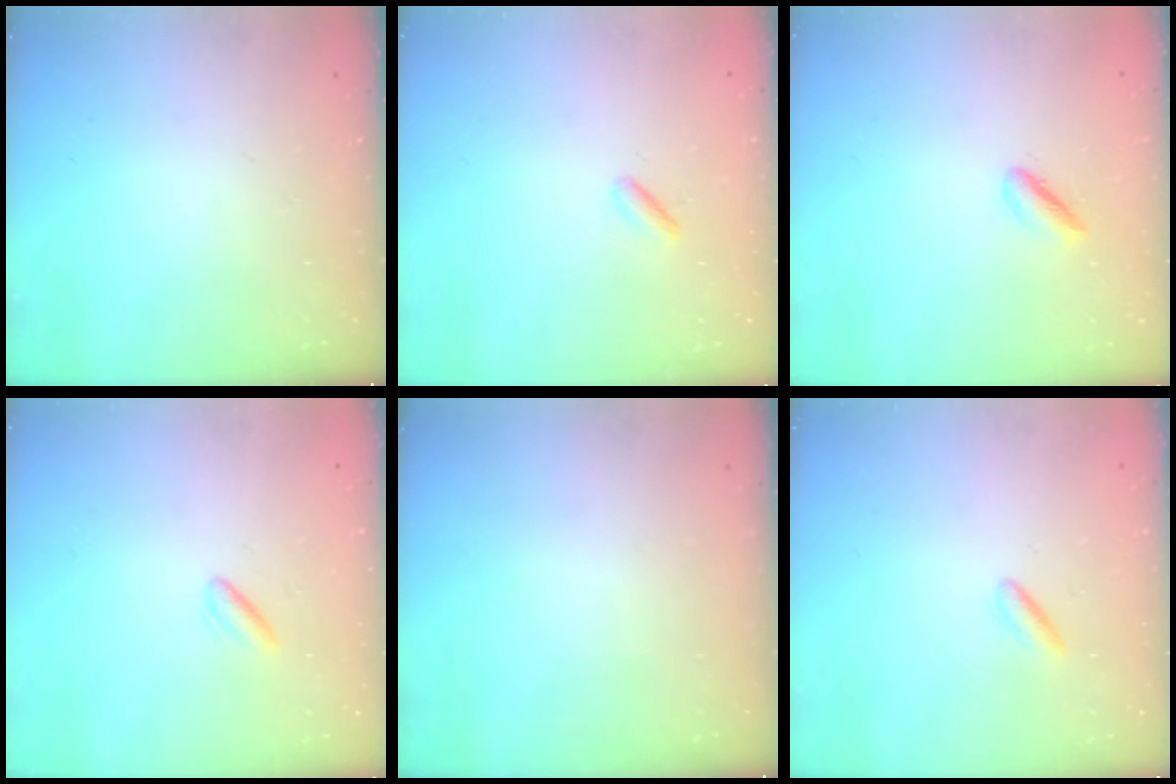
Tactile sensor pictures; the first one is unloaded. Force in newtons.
{"total": 1.3, "press": 1.2, "slide": 0.5}
{"total": 1.8, "press": 1.7, "slide": 0.4}
{"total": 1.5, "press": 1.2, "slide": 0.9}
{"total": 0.0}
{"total": 1.2, "press": 1.1, "slide": 0.5}